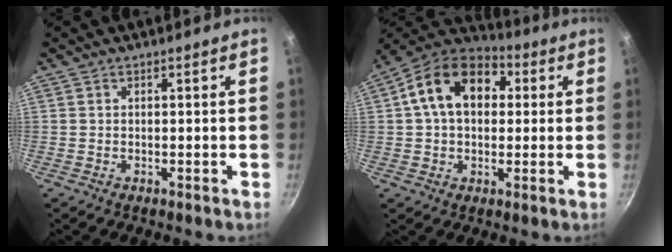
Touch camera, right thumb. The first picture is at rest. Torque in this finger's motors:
{"motor_torque": [0.57, 3.21, 1.46, -0.21, 0.14]}